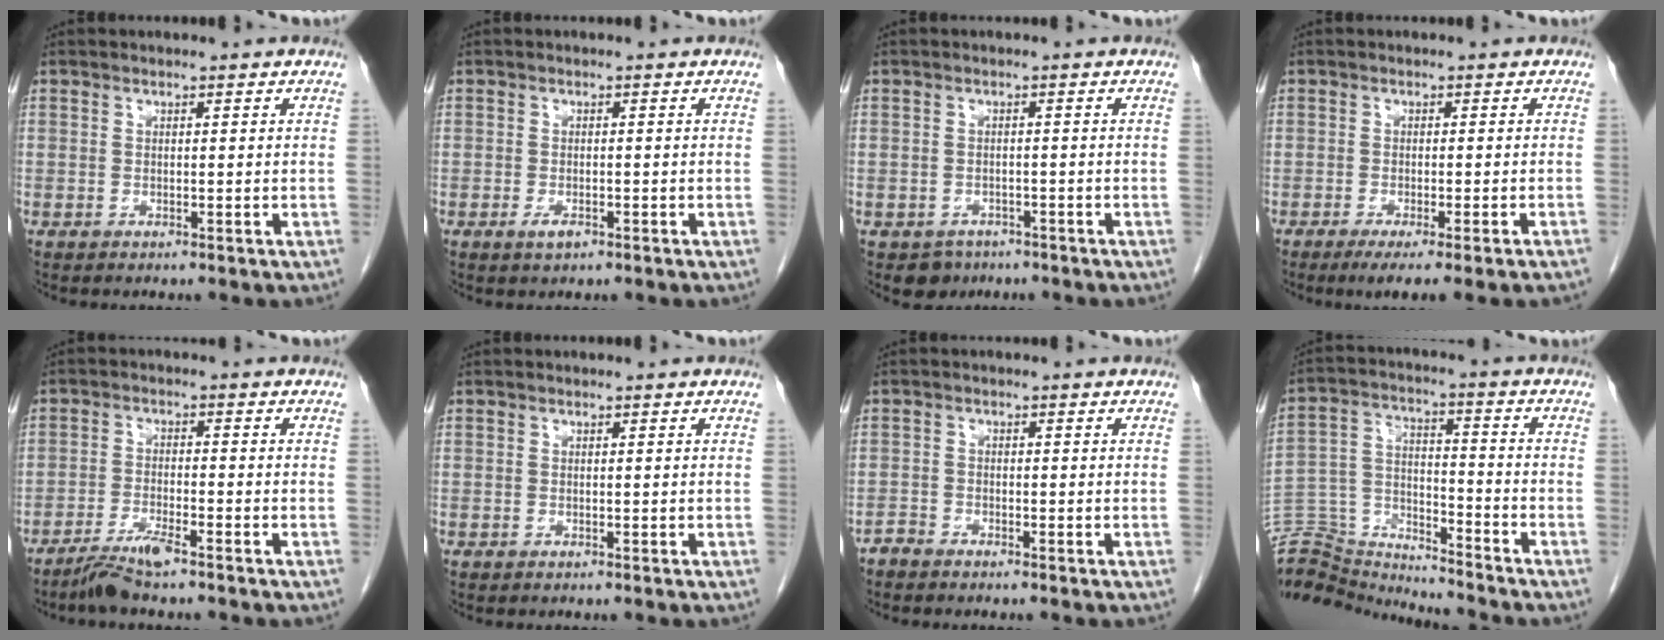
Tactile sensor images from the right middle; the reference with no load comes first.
{"total": 1.7, "force": [-0.9, 0.6, 1.3], "torque": [-0.026, -0.002, -0.014]}
{"total": 2.9, "force": [-2.0, 2.1, 0.4], "torque": [-0.010, 0.005, -0.027]}
{"total": 6.5, "force": [-4.7, -0.4, 4.4], "torque": [-0.051, -0.017, -0.069]}
{"total": 4.7, "force": [-3.8, 0.1, 2.8], "torque": [-0.060, -0.013, -0.074]}
{"total": 0.0}
{"total": 1.2, "force": [-1.2, 0.1, 0.0], "torque": [0.001, 0.000, -0.025]}
{"total": 15.3, "force": [-15.0, 2.5, 1.2], "torque": [-0.040, 0.041, -0.257]}